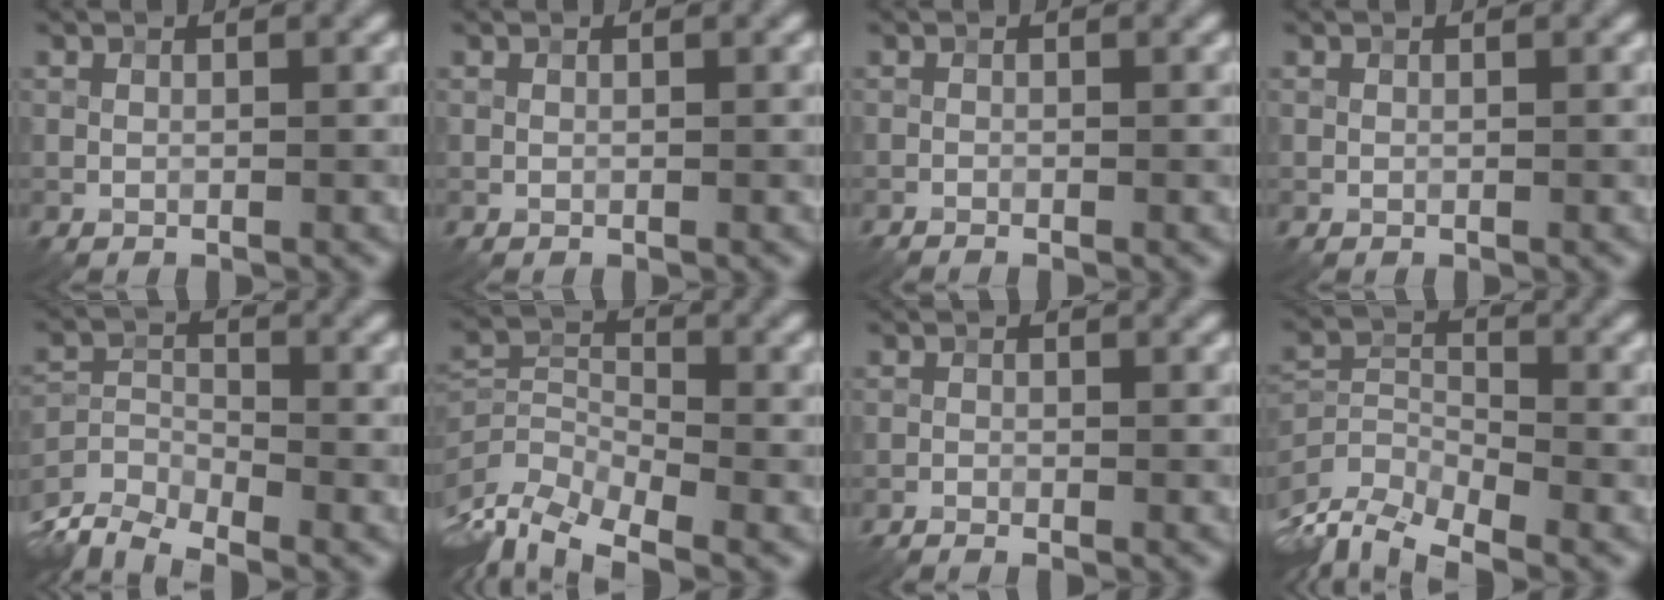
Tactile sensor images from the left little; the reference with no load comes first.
{"total": 0.0}
{"total": 0.6, "force": [-0.6, 0.0, 0.2], "torque": [0.000, 0.000, -0.013]}
{"total": 0.0}
{"total": 6.4, "force": [-5.6, 2.1, 2.3], "torque": [-0.038, -0.018, -0.109]}
{"total": 6.8, "force": [-4.1, 3.4, 4.2], "torque": [-0.082, -0.013, -0.087]}
{"total": 1.0, "force": [-1.0, -0.1, 0.4], "torque": [-0.010, 0.000, -0.022]}
{"total": 6.9, "force": [-4.8, 2.9, 3.9], "torque": [-0.078, -0.016, -0.096]}